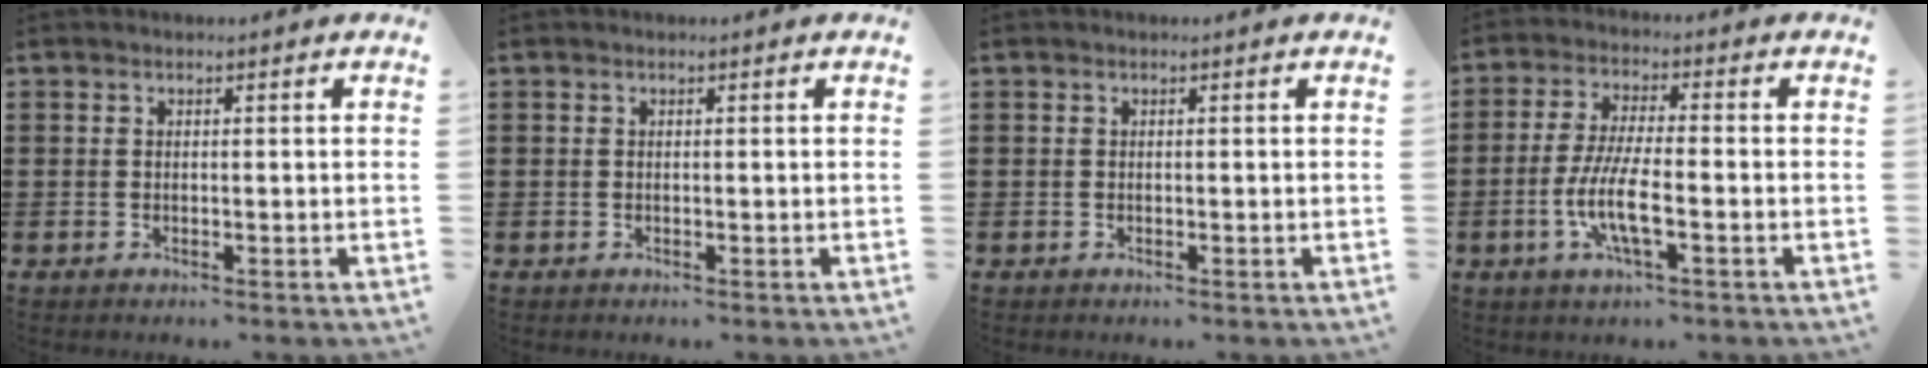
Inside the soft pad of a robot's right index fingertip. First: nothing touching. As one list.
[{"total": 0.0}, {"total": 0.0}, {"total": 7.5, "force": [-2.6, 1.6, 6.9], "torque": [-0.150, -0.013, -0.054]}]